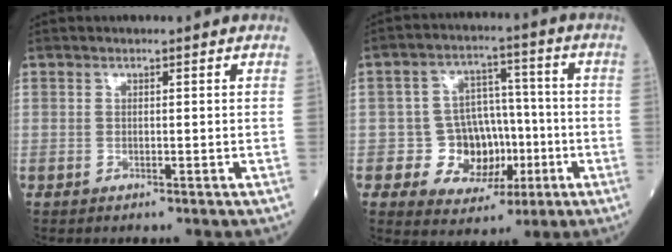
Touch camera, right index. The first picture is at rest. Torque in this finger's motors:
{"motor_torque": [0.77, 0.02, 0.13, 0.04]}